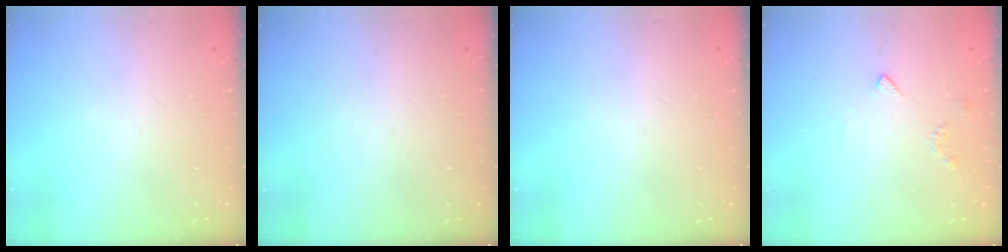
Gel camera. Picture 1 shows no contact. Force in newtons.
{"total": 0.0}
{"total": 0.0}
{"total": 2.9, "press": 2.8, "slide": 0.7}